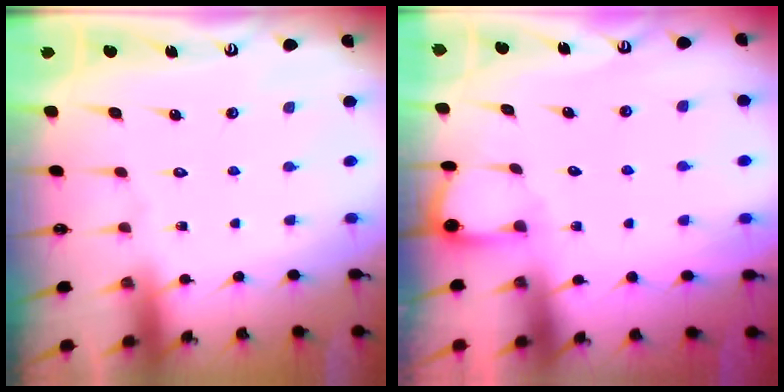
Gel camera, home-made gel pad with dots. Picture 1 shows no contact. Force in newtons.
{"total": 2.7, "press": 2.7, "slide": 0.2}